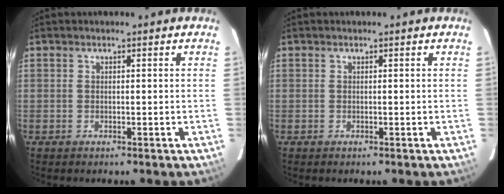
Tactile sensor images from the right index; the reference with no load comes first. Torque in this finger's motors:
{"motor_torque": [0.00, 0.00, 0.04, 0.00]}